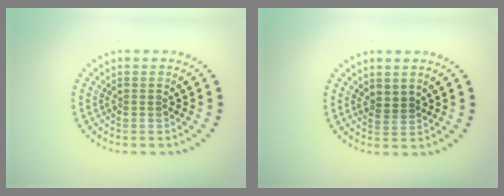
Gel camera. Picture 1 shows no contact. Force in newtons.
{"total": 1.3, "press": 1.1, "slide": 0.6}